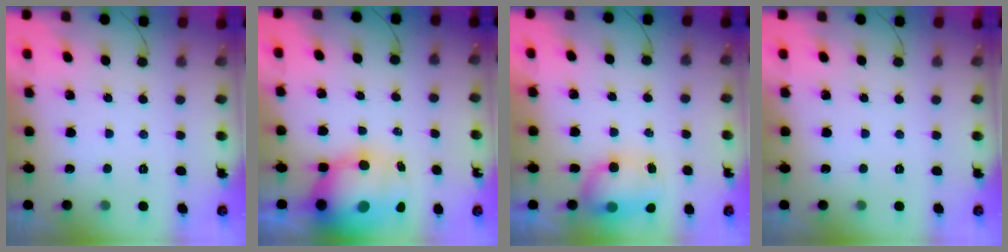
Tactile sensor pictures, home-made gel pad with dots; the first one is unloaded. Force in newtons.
{"total": 13.3, "press": 12.9, "slide": 3.4}
{"total": 7.6, "press": 7.3, "slide": 2.0}
{"total": 0.0}